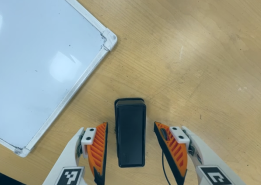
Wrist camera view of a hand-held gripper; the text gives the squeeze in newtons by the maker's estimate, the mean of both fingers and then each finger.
{"total": 0.0}